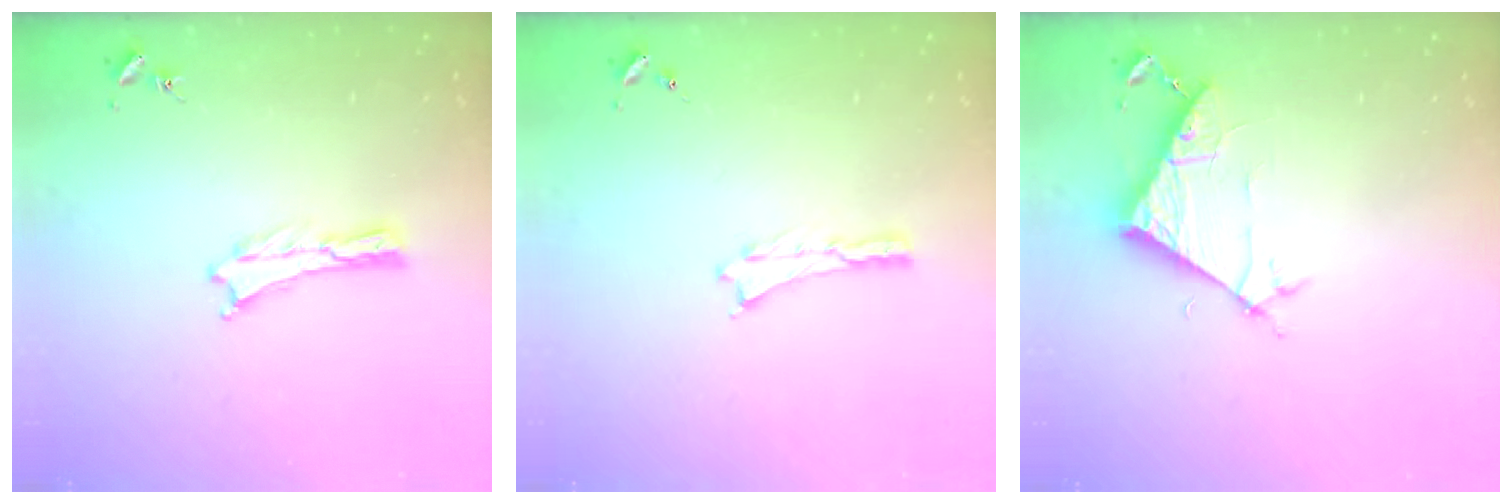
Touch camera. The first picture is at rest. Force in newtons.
{"total": 0.0}
{"total": 6.7, "press": 6.7, "slide": 0.3}